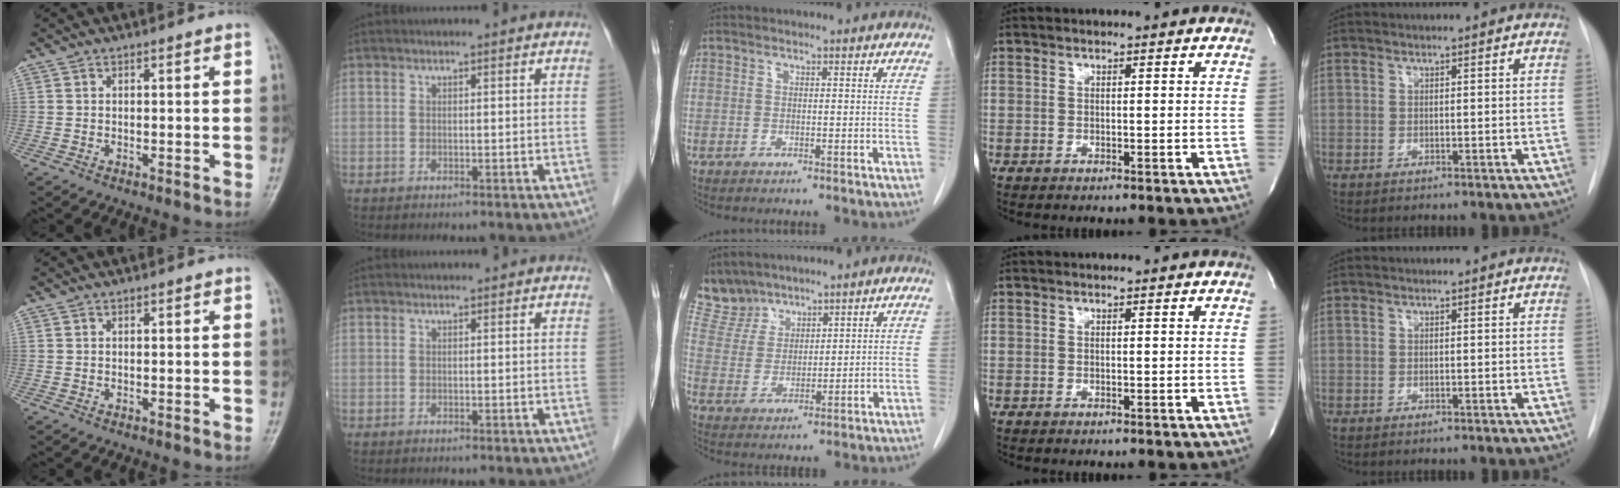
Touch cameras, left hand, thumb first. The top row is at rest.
{"middle": {"total": 6.0, "force": [5.6, 2.1, -0.2], "torque": [-0.006, 0.006, 0.128]}}